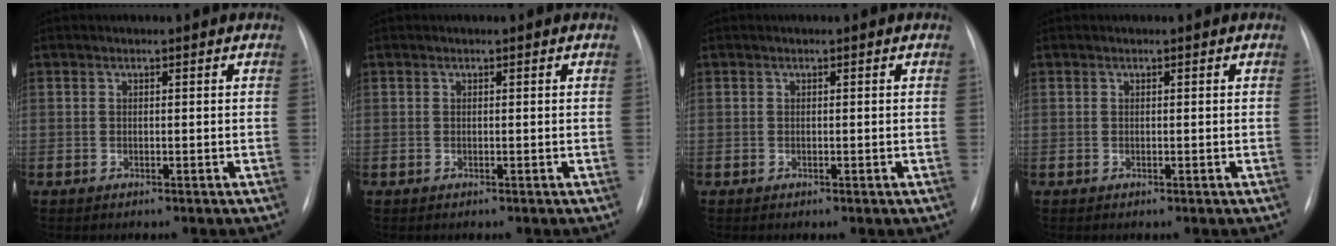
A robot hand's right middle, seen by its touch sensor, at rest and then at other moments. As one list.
[{"total": 0.0}, {"total": 0.0}, {"total": 0.0}]